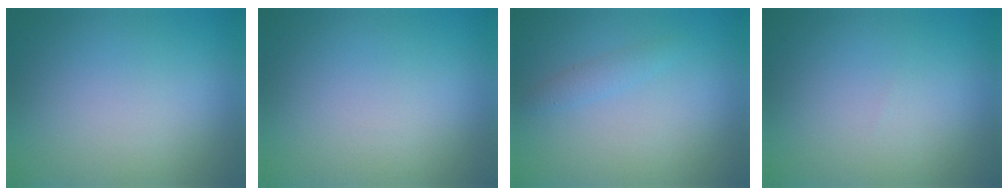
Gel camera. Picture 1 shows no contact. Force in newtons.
{"total": 0.0}
{"total": 1.2, "press": 1.2, "slide": 0.1}
{"total": 0.0}